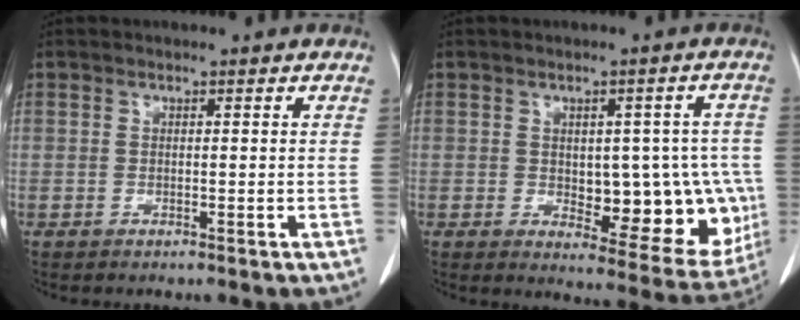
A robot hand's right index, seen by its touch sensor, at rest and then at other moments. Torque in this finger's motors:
{"motor_torque": [0.40, -0.12, 0.24, 0.04]}